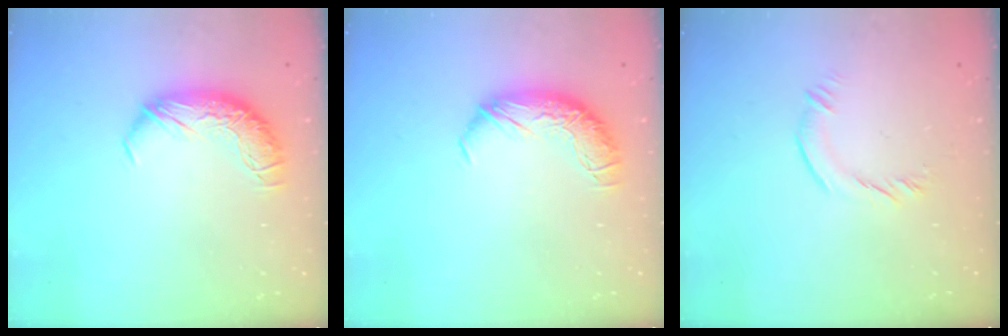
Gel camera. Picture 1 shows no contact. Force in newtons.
{"total": 0.0}
{"total": 4.3, "press": 4.2, "slide": 0.6}